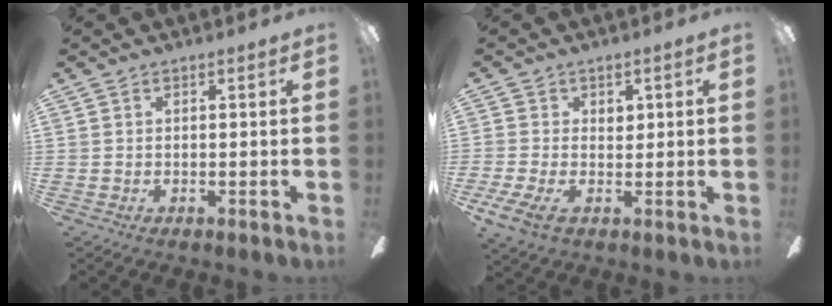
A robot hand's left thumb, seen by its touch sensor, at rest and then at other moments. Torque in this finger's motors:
{"motor_torque": [0.21, 0.44, 0.29, -0.20, 0.11]}